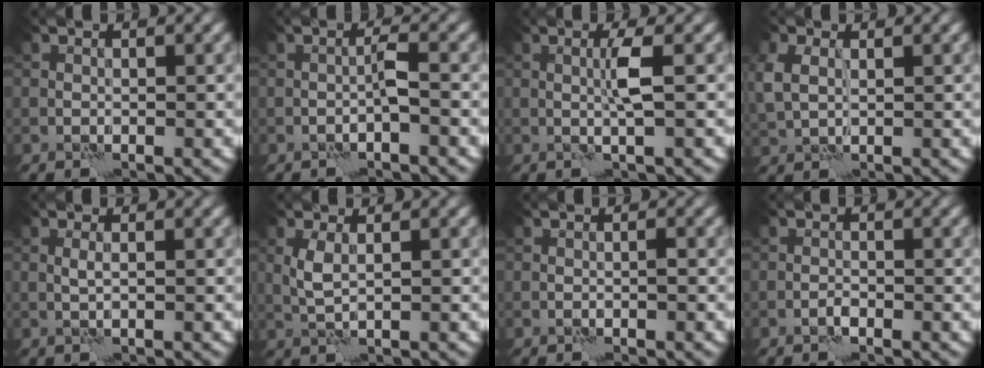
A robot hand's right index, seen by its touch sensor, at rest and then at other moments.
{"total": 1.5, "force": [-0.8, -0.3, 1.2], "torque": [-0.023, 0.010, -0.017]}
{"total": 1.9, "force": [0.2, -0.4, 1.8], "torque": [-0.042, 0.001, 0.002]}
{"total": 3.1, "force": [0.8, 2.3, 2.0], "torque": [-0.069, 0.009, 0.021]}
{"total": 0.6, "force": [0.1, -0.2, 0.6], "torque": [-0.016, 0.002, 0.001]}
{"total": 1.7, "force": [0.4, 0.4, 1.6], "torque": [-0.043, 0.003, 0.010]}
{"total": 0.5, "force": [-0.3, -0.1, 0.4], "torque": [-0.006, 0.004, -0.005]}
{"total": 0.8, "force": [-0.7, 0.0, 0.4], "torque": [-0.009, 0.004, -0.014]}